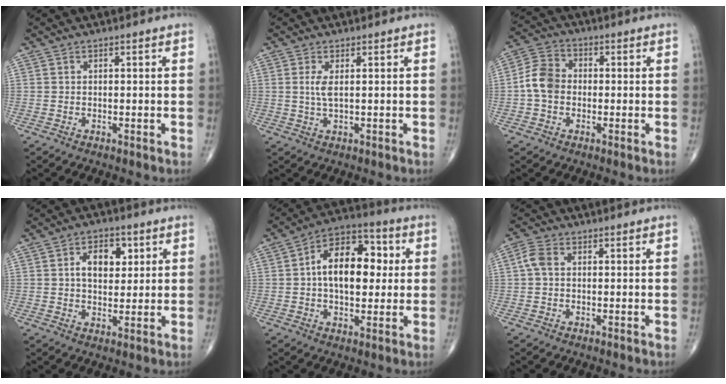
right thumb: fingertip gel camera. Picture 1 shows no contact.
{"total": 2.7, "force": [0.6, 0.7, 2.6], "torque": [-0.064, -0.003, 0.017]}
{"total": 6.8, "force": [-0.8, 5.3, 4.2], "torque": [-0.074, 0.023, -0.027]}
{"total": 7.5, "force": [2.0, 4.8, 5.4], "torque": [-0.058, -0.003, 0.030]}
{"total": 15.0, "force": [1.7, 8.9, 12.0], "torque": [-0.163, 0.025, 0.018]}
{"total": 3.2, "force": [0.2, 2.1, 2.4], "torque": [-0.056, 0.009, 0.000]}